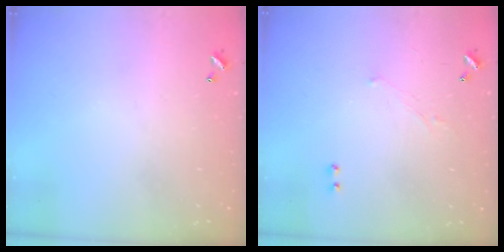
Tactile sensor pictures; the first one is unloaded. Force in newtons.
{"total": 1.2, "press": 0.8, "slide": 0.9}